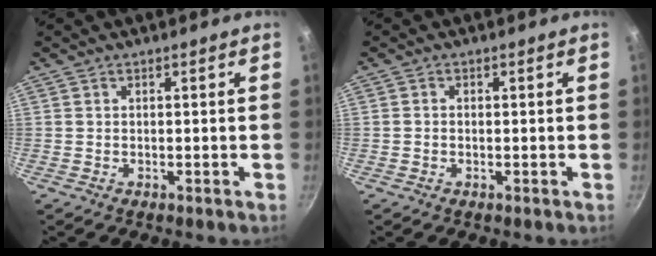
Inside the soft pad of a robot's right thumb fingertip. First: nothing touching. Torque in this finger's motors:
{"motor_torque": [-0.13, -0.26, -0.24, -0.20, -0.02]}